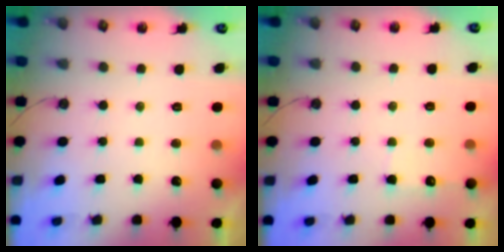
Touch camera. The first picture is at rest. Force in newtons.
{"total": 4.9, "press": 4.9, "slide": 0.6}